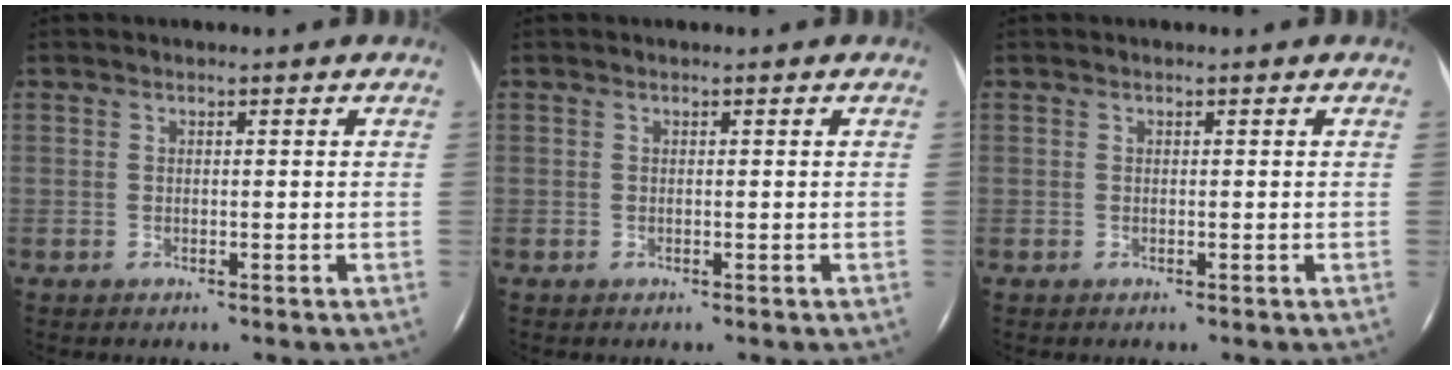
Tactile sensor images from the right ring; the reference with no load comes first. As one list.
[{"total": 0.0}, {"total": 0.0}]